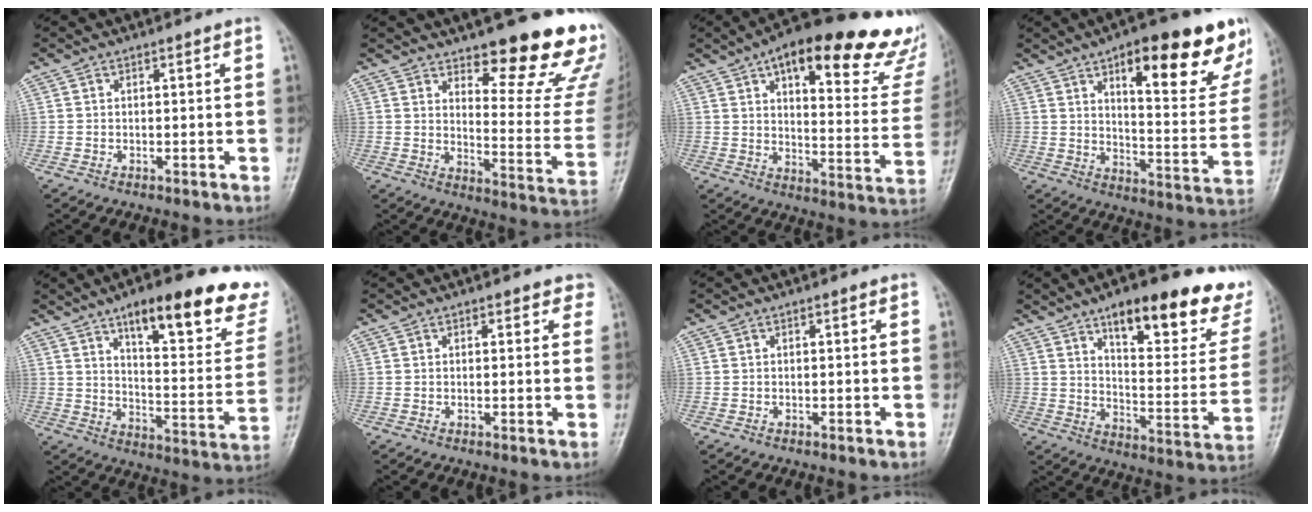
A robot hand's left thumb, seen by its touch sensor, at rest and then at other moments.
{"total": 18.5, "force": [13.7, 5.0, 11.4], "torque": [-0.101, -0.115, 0.182]}
{"total": 30.5, "force": [18.2, 10.9, 21.9], "torque": [-0.258, -0.041, 0.238]}
{"total": 23.4, "force": [12.9, 7.6, 18.0], "torque": [-0.201, -0.047, 0.183]}
{"total": 24.6, "force": [16.1, 7.5, 17.0], "torque": [-0.182, -0.069, 0.219]}
{"total": 2.3, "force": [1.6, 1.5, 1.0], "torque": [0.020, -0.004, 0.011]}
{"total": 0.0}
{"total": 25.0, "force": [16.6, 8.3, 16.7], "torque": [-0.177, -0.079, 0.225]}